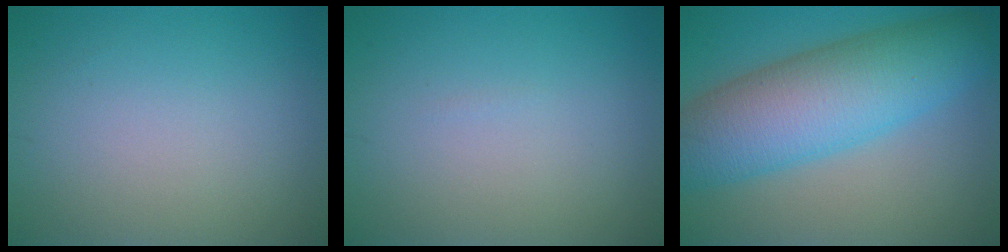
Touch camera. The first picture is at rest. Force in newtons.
{"total": 0.0}
{"total": 10.1, "press": 10.1, "slide": 0.1}